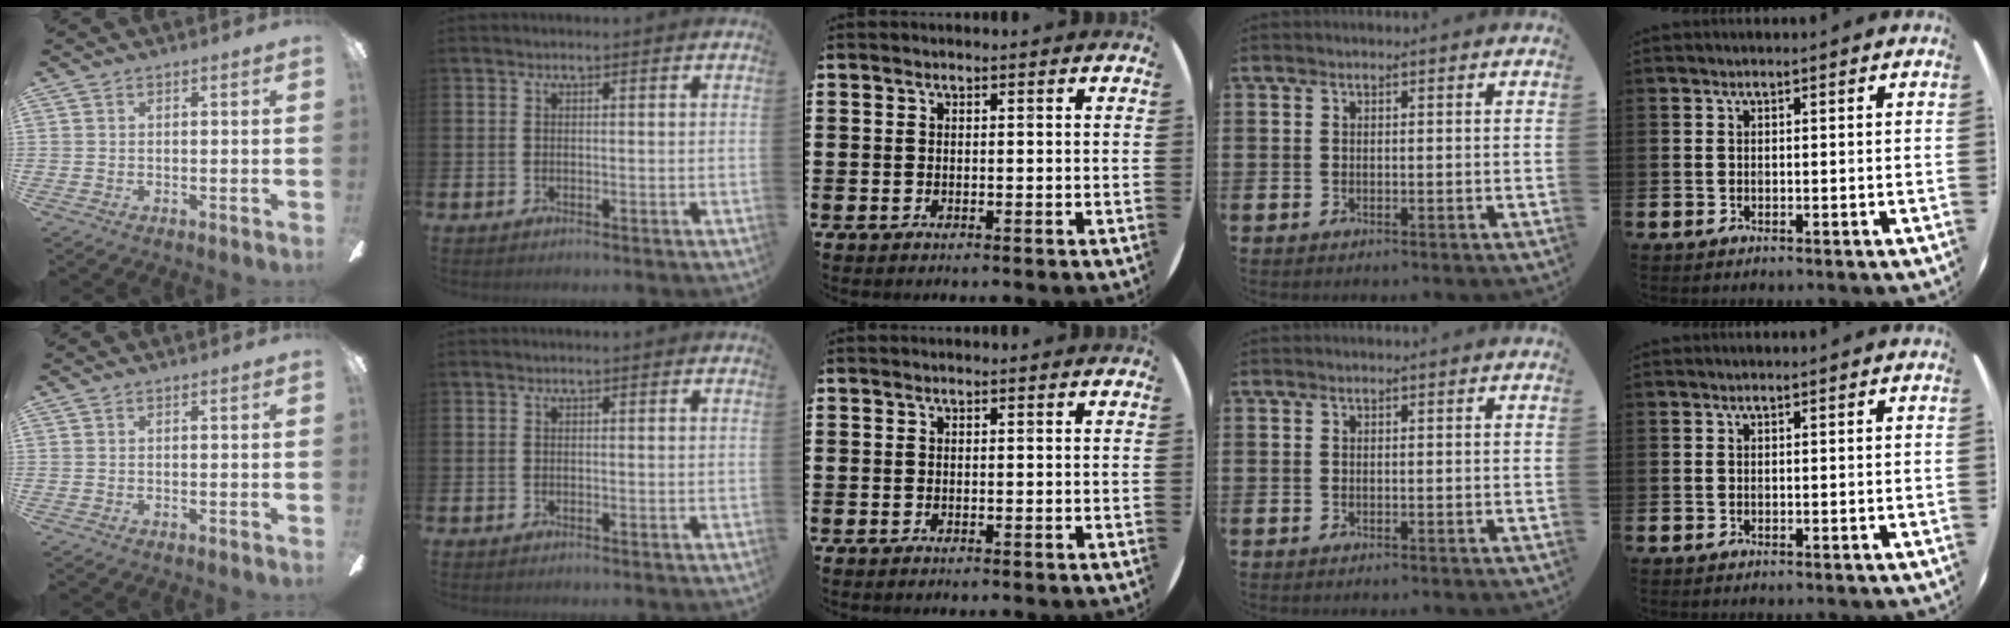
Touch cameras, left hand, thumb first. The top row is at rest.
{}